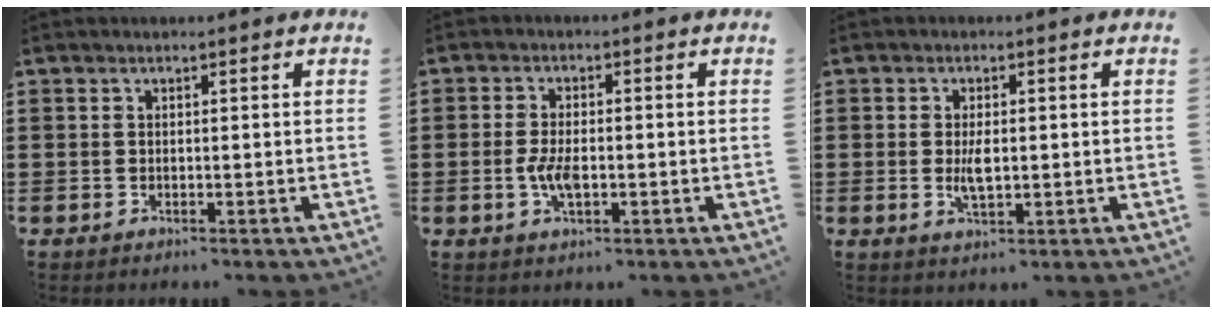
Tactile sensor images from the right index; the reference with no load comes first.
{"total": 4.2, "force": [-0.9, 1.7, 3.8], "torque": [-0.081, -0.002, -0.019]}
{"total": 3.6, "force": [-0.1, 1.4, 3.3], "torque": [-0.071, -0.002, -0.004]}